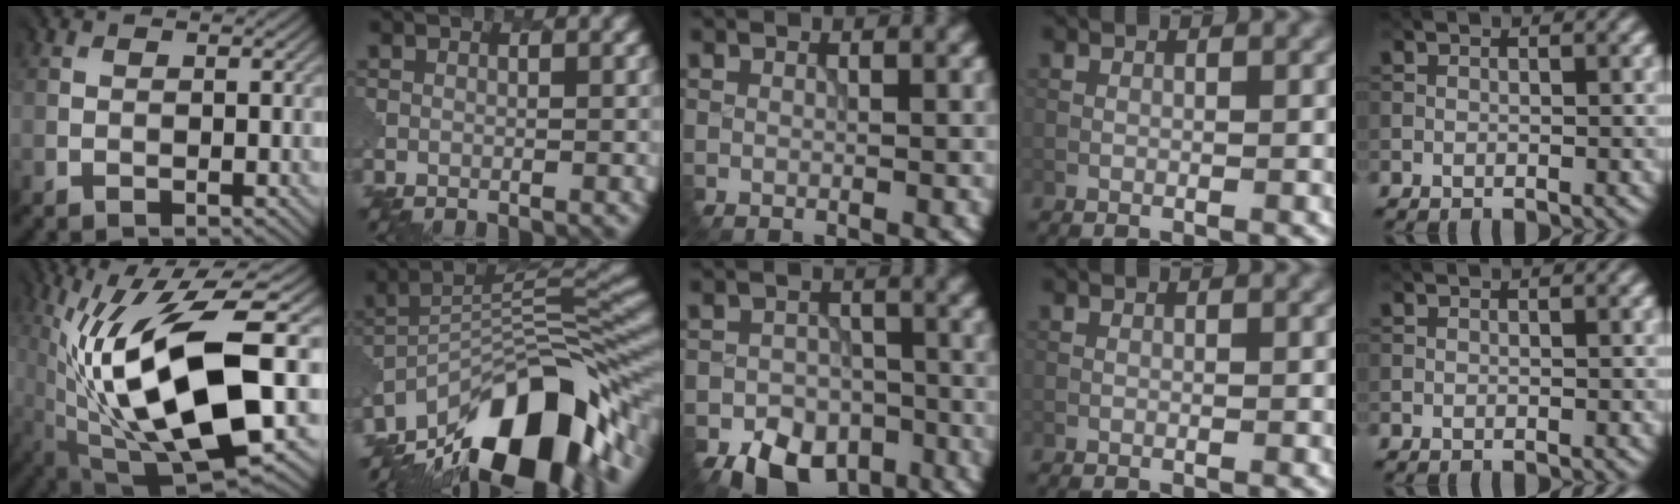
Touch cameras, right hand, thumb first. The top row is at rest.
{"thumb": {"total": 16.3, "force": [-1.3, 6.5, 14.8], "torque": [-0.302, -0.007, -0.016]}, "index": {"total": 14.7, "force": [-9.8, 5.6, 9.4], "torque": [-0.153, 0.024, -0.178]}, "middle": {"total": 7.5, "force": [-5.2, 4.6, 2.9], "torque": [-0.037, -0.021, -0.080]}}